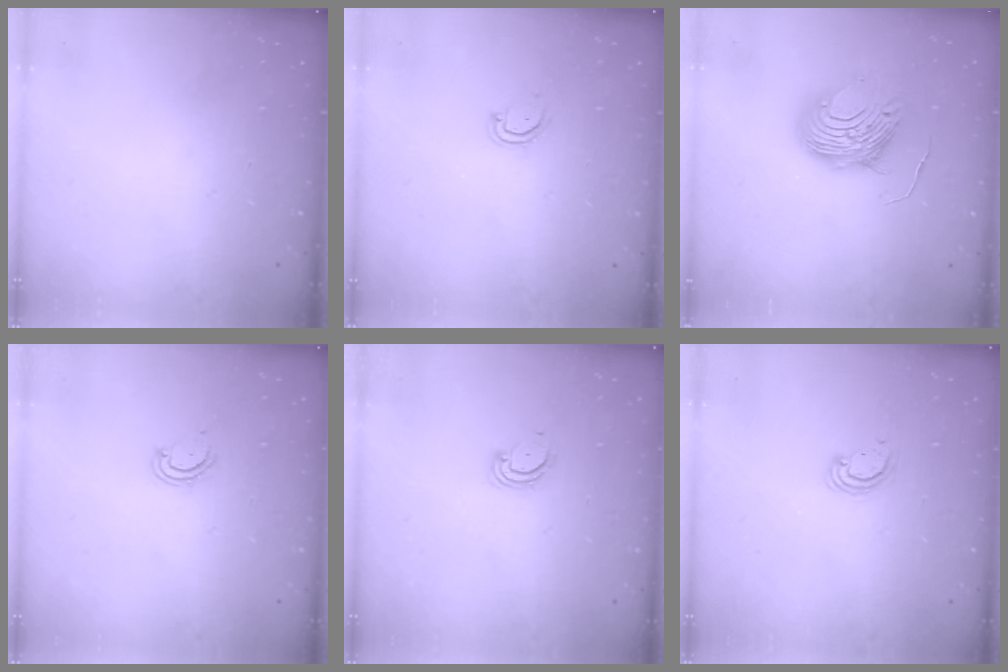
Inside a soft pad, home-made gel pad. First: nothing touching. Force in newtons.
{"total": 2.5, "press": 2.5, "slide": 0.1}
{"total": 10.6, "press": 10.6, "slide": 0.9}
{"total": 3.9, "press": 3.9, "slide": 0.4}
{"total": 3.1, "press": 3.1, "slide": 0.3}
{"total": 2.5, "press": 2.5, "slide": 0.2}